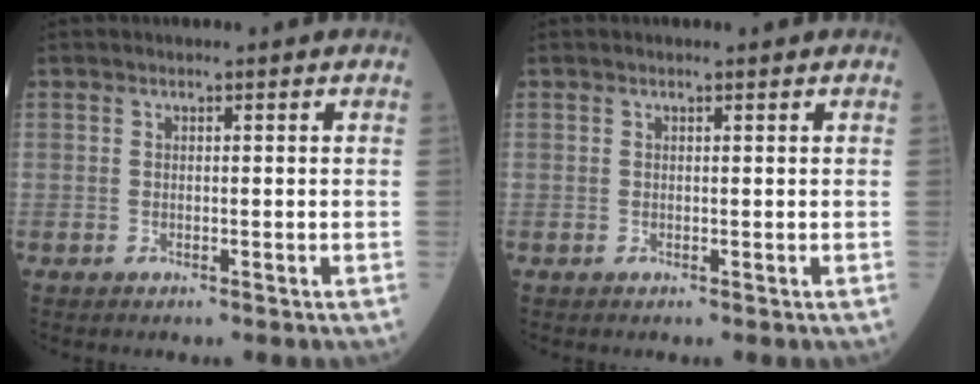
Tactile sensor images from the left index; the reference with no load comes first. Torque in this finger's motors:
{"motor_torque": [-0.12, 0.19, 0.03, -0.01]}